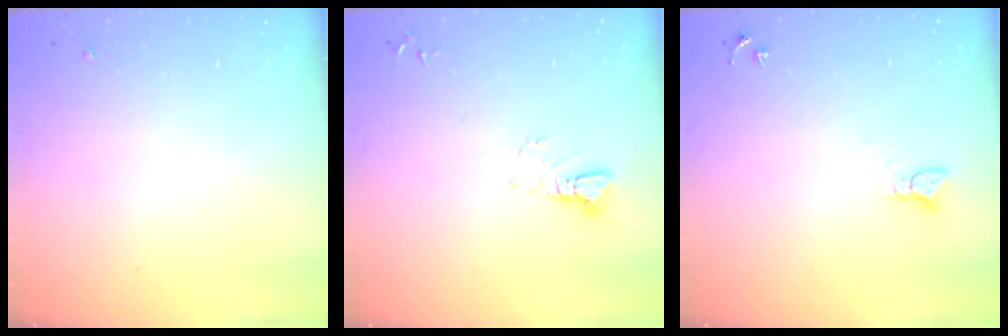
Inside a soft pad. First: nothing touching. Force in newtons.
{"total": 3.3, "press": 3.3, "slide": 0.2}
{"total": 2.3, "press": 2.3, "slide": 0.3}